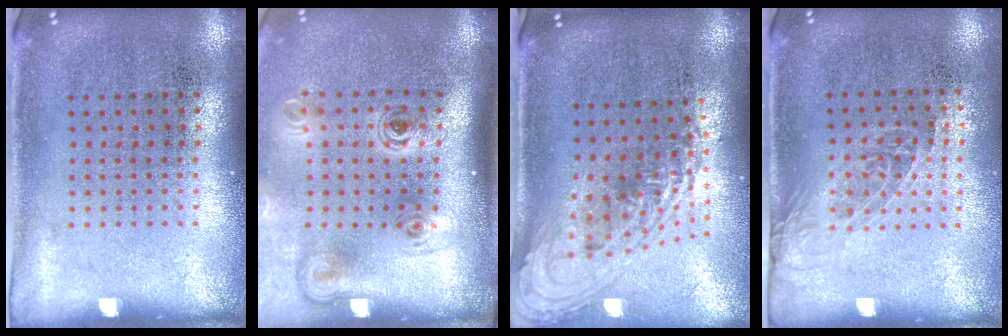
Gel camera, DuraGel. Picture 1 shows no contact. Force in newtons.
{"total": 2.2, "press": 1.5, "slide": 1.7}
{"total": 2.1, "press": 1.5, "slide": 1.4}
{"total": 1.3, "press": 1.0, "slide": 0.8}